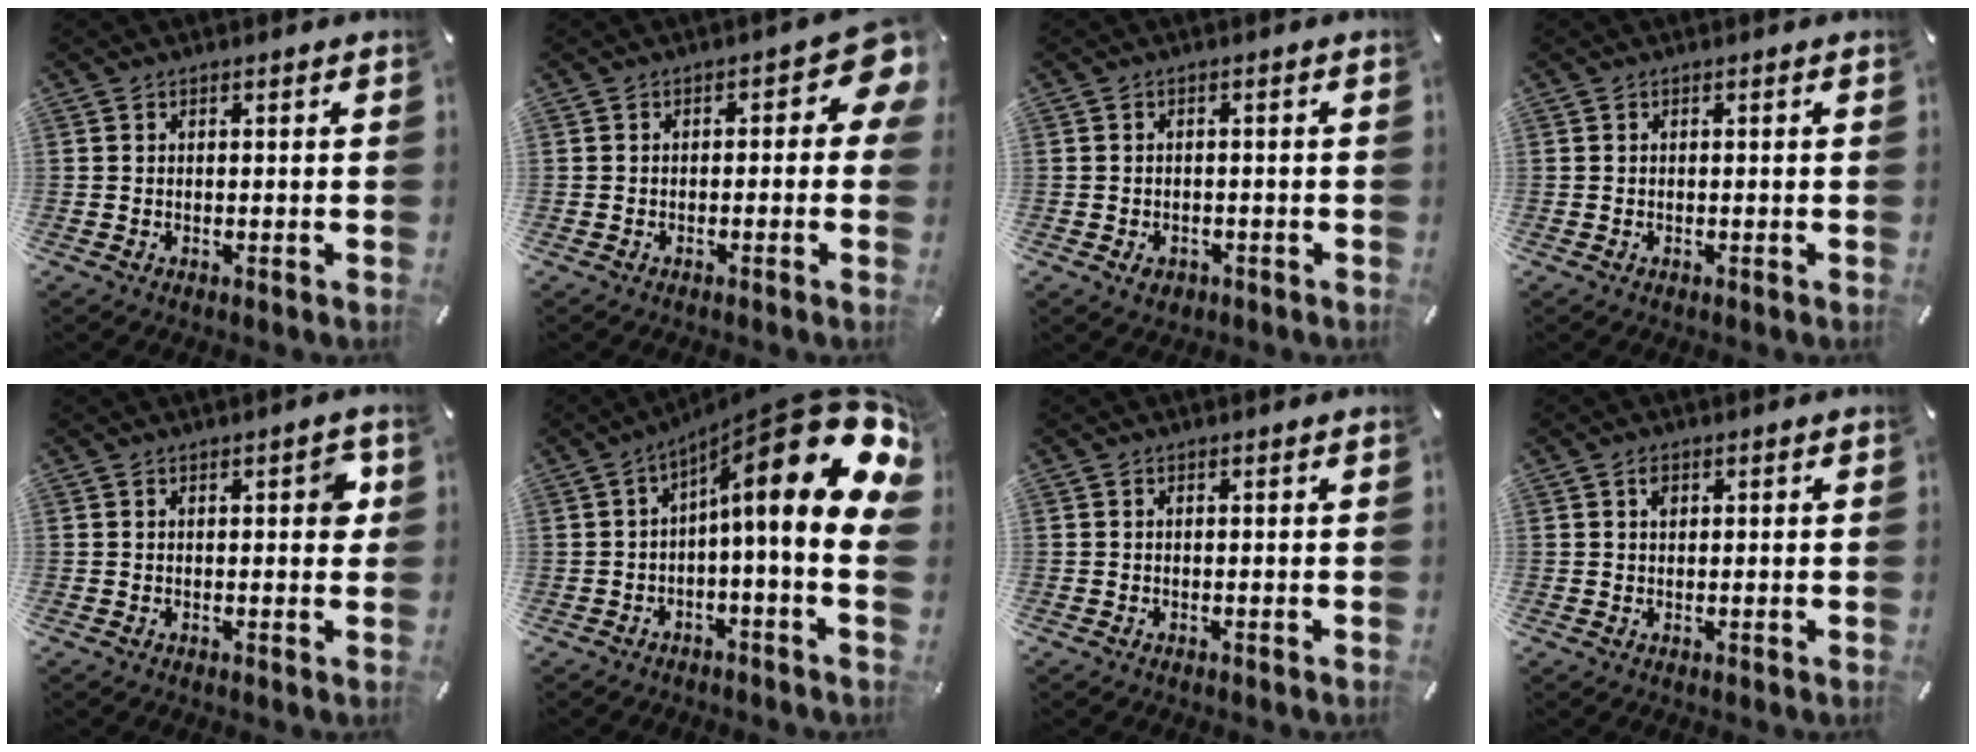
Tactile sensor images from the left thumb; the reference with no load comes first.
{"total": 5.8, "force": [0.8, 2.9, 5.0], "torque": [-0.062, -0.008, 0.008]}
{"total": 2.6, "force": [-1.2, 1.9, 1.1], "torque": [-0.026, 0.003, -0.026]}
{"total": 0.0}
{"total": 3.3, "force": [0.8, 1.5, 2.8], "torque": [-0.031, -0.001, 0.006]}
{"total": 21.3, "force": [7.4, 4.2, 19.5], "torque": [-0.285, -0.073, 0.120]}
{"total": 0.0}
{"total": 1.5, "force": [0.6, 1.1, 0.9], "torque": [-0.011, 0.000, 0.008]}